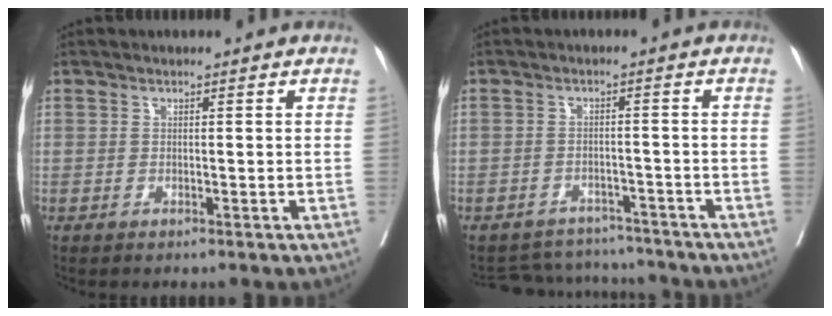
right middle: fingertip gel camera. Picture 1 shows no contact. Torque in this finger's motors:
{"motor_torque": [-0.65, -0.83, -0.05, -0.05]}